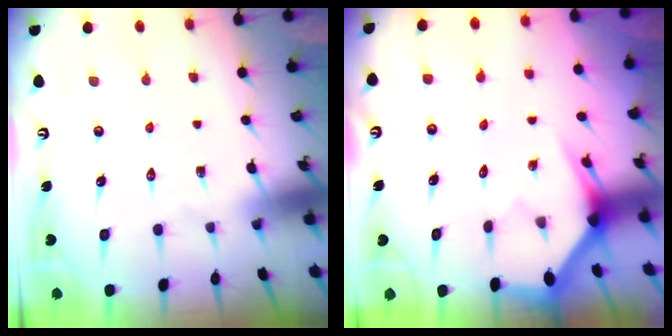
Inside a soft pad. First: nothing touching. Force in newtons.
{"total": 3.0, "press": 3.0, "slide": 0.2}